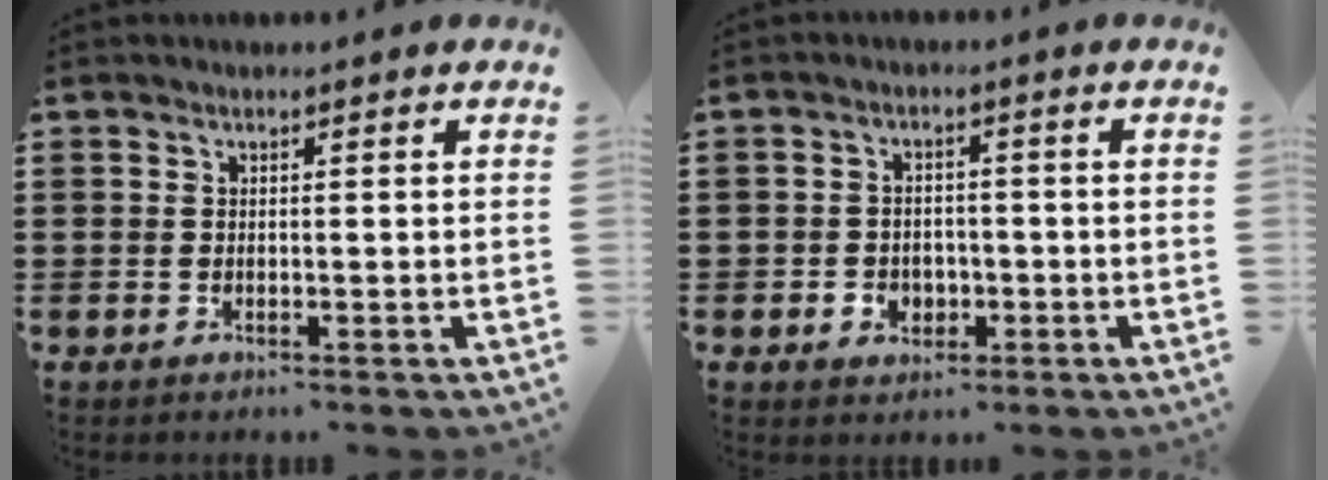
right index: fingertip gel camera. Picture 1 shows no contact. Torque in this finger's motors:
{"motor_torque": [1.27, 0.87, 0.20, 0.05]}